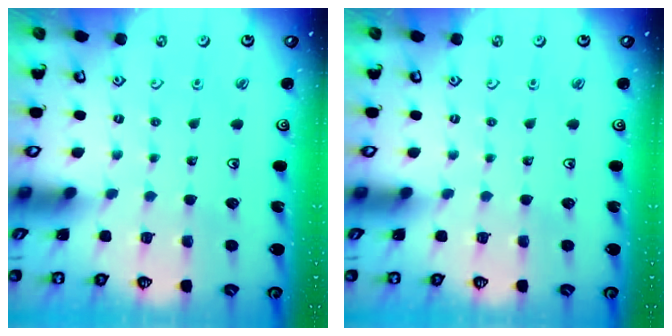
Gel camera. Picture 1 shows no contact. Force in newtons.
{"total": 0.0}